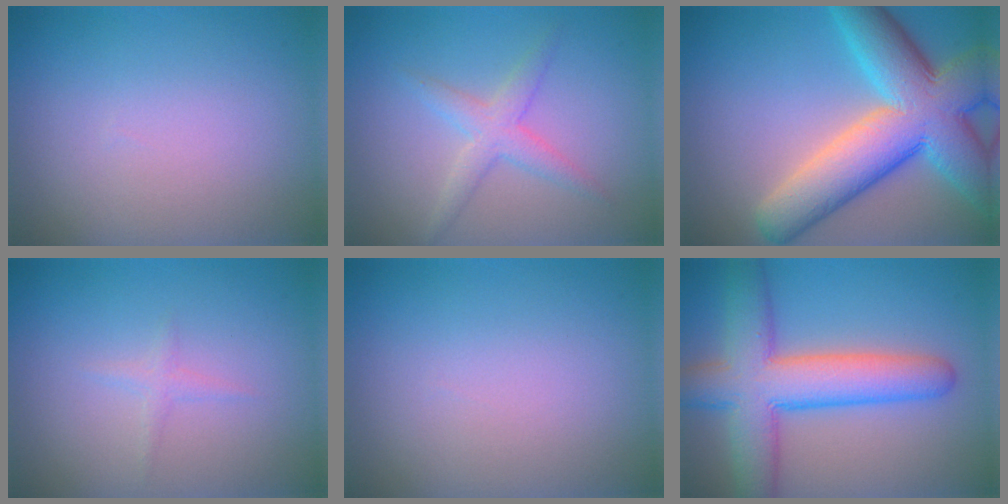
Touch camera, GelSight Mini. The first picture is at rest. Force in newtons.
{"total": 2.5, "press": 2.5, "slide": 0.0}
{"total": 11.8, "press": 11.8, "slide": 0.5}
{"total": 0.8, "press": 0.8, "slide": 0.1}
{"total": 0.0}
{"total": 8.8, "press": 8.7, "slide": 0.5}